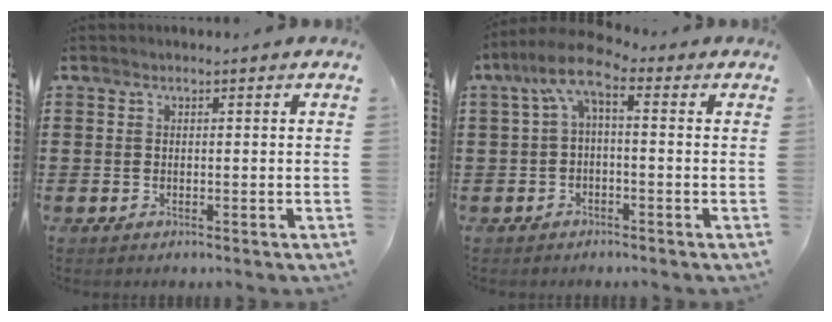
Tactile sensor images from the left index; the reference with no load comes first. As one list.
[{"total": 4.9, "force": [-0.4, 1.6, 4.6], "torque": [-0.107, -0.014, -0.020]}]